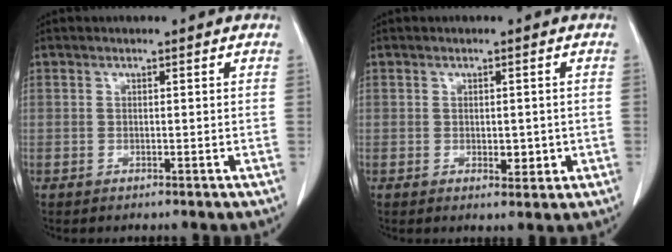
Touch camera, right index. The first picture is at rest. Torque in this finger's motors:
{"motor_torque": [0.05, 0.15, 0.03, 0.02]}